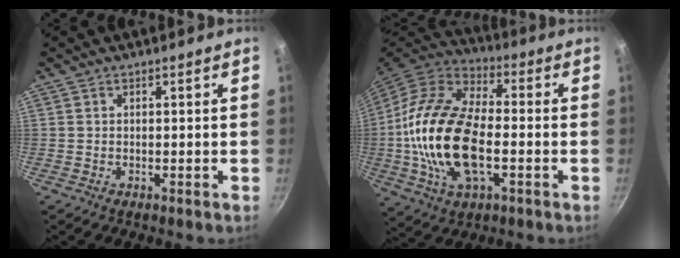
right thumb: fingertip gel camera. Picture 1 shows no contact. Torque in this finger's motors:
{"motor_torque": [-0.49, 2.02, 2.43, -0.33, 0.90]}